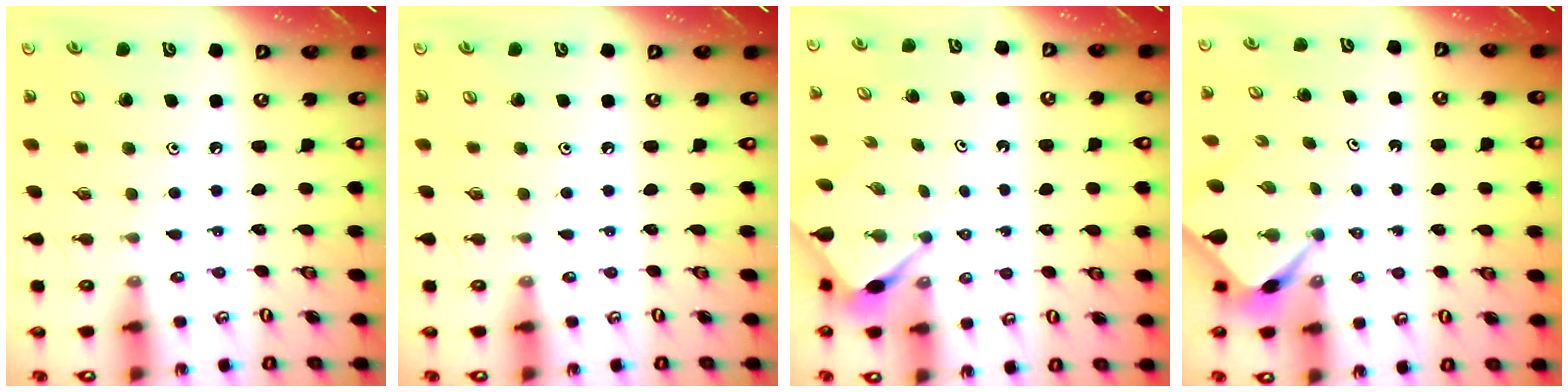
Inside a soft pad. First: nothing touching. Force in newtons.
{"total": 0.0}
{"total": 2.9, "press": 2.9, "slide": 0.3}
{"total": 2.5, "press": 2.5, "slide": 0.3}